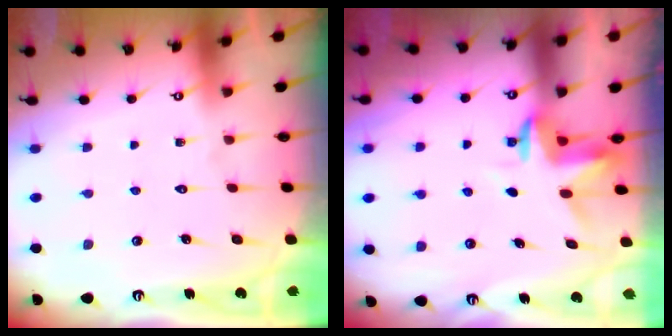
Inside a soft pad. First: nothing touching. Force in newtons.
{"total": 3.6, "press": 3.6, "slide": 0.2}